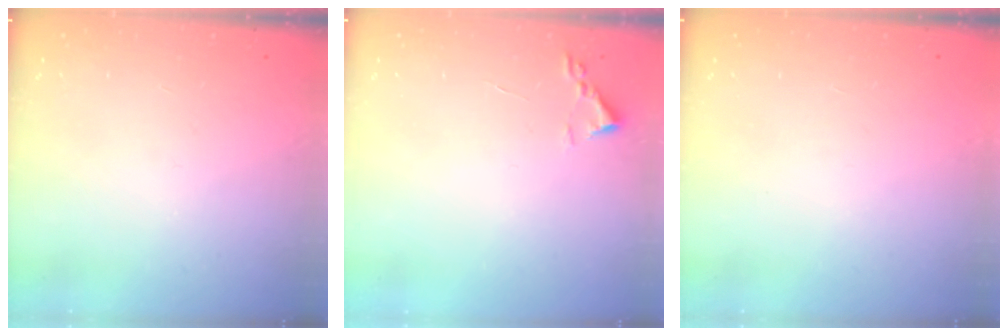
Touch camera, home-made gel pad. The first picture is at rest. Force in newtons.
{"total": 1.8, "press": 1.7, "slide": 0.2}
{"total": 1.5, "press": 1.5, "slide": 0.1}